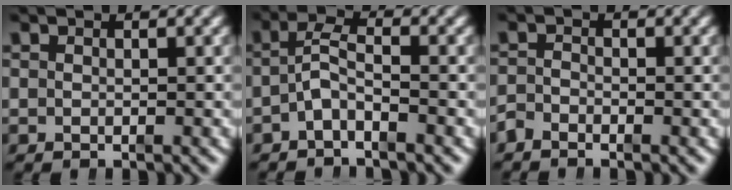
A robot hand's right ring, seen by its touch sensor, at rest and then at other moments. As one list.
[{"total": 3.0, "force": [-1.1, 1.7, 2.2], "torque": [-0.046, -0.002, -0.027]}, {"total": 1.5, "force": [-1.5, 0.4, 0.2], "torque": [-0.002, -0.011, -0.027]}]